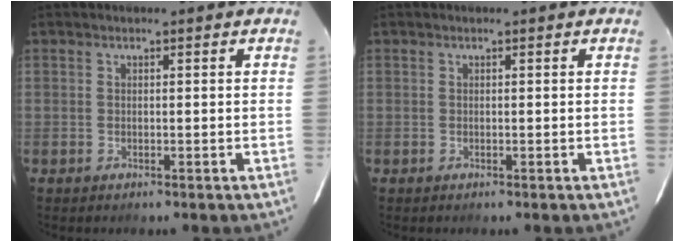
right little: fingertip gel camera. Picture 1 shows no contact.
{"total": 0.0}